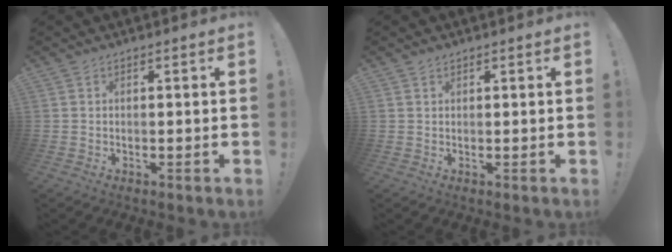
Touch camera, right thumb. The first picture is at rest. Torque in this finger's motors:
{"motor_torque": [-0.13, -0.02, 0.24, -0.08, 0.00]}